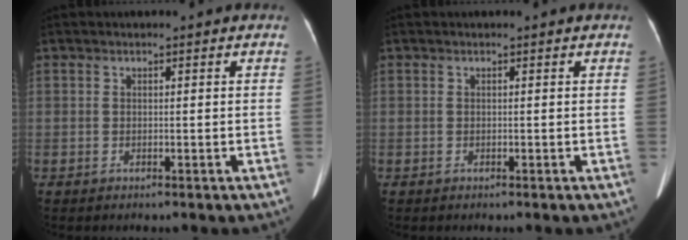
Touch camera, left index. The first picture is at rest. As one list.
[{"total": 0.0}]